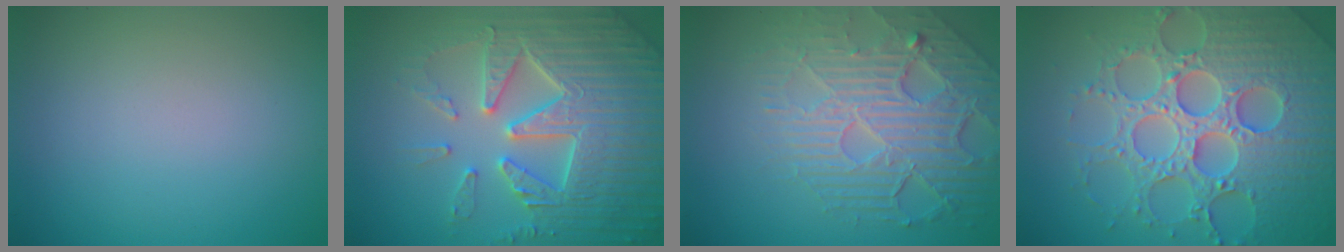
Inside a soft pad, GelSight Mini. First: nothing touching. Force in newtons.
{"total": 7.8, "press": 7.6, "slide": 1.5}
{"total": 7.4, "press": 5.3, "slide": 5.1}
{"total": 8.0, "press": 7.8, "slide": 1.7}